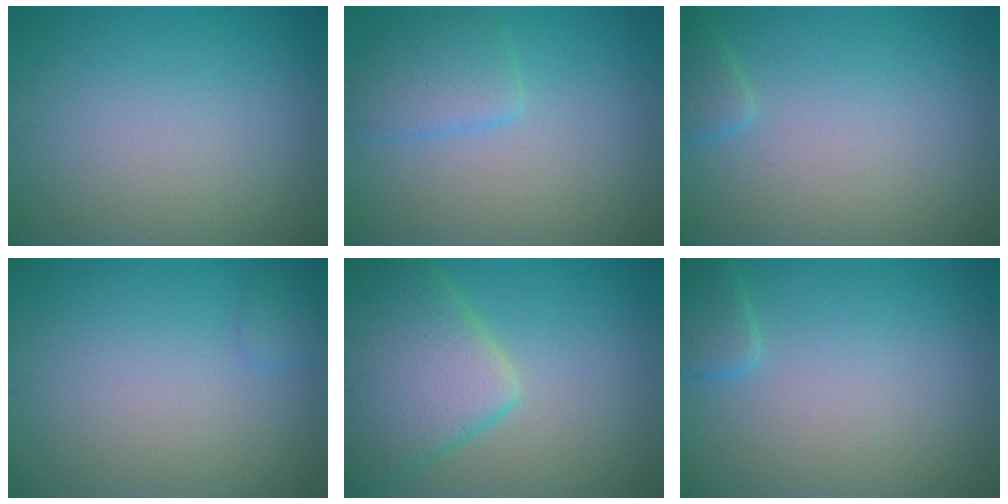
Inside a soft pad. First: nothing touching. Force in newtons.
{"total": 2.8, "press": 2.8, "slide": 0.3}
{"total": 1.4, "press": 1.4, "slide": 0.1}
{"total": 0.7, "press": 0.7, "slide": 0.0}
{"total": 8.2, "press": 8.2, "slide": 0.5}
{"total": 1.7, "press": 1.7, "slide": 0.2}